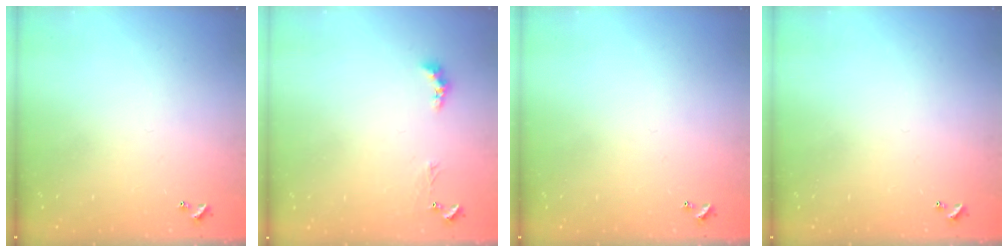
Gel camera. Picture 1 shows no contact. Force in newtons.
{"total": 1.3, "press": 1.1, "slide": 0.5}
{"total": 0.0}
{"total": 0.0}